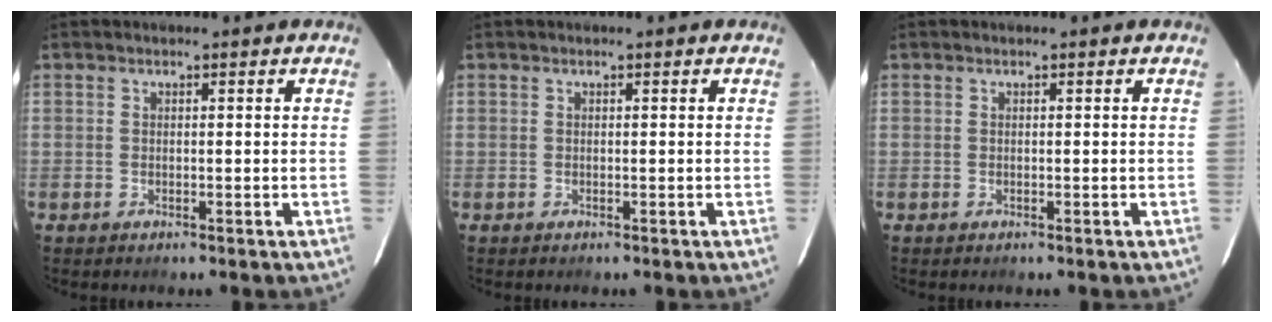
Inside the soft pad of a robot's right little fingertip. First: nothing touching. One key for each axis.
{"total": 0.0}
{"total": 0.0}